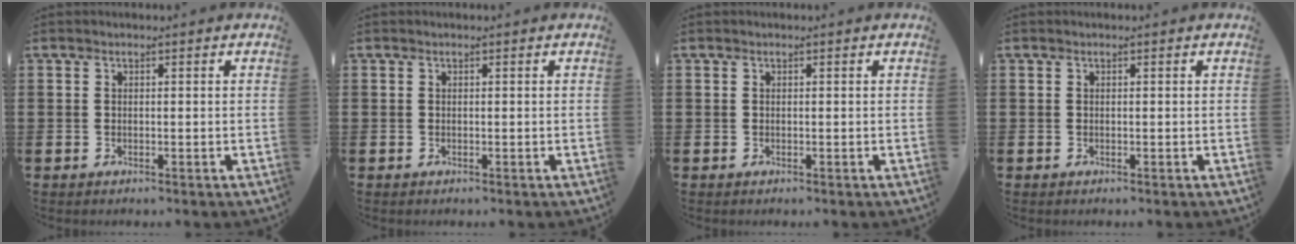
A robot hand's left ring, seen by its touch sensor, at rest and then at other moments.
{"total": 0.0}
{"total": 0.0}
{"total": 0.0}